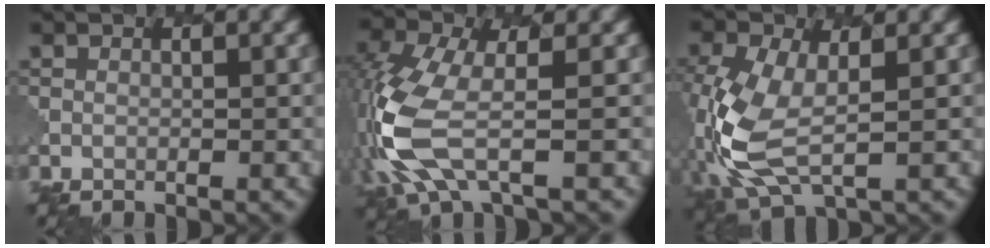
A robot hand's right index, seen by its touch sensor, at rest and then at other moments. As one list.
[{"total": 7.4, "force": [-1.9, 3.1, 6.5], "torque": [-0.185, -0.010, -0.047]}, {"total": 7.8, "force": [-1.1, 4.3, 6.5], "torque": [-0.175, -0.010, -0.025]}]